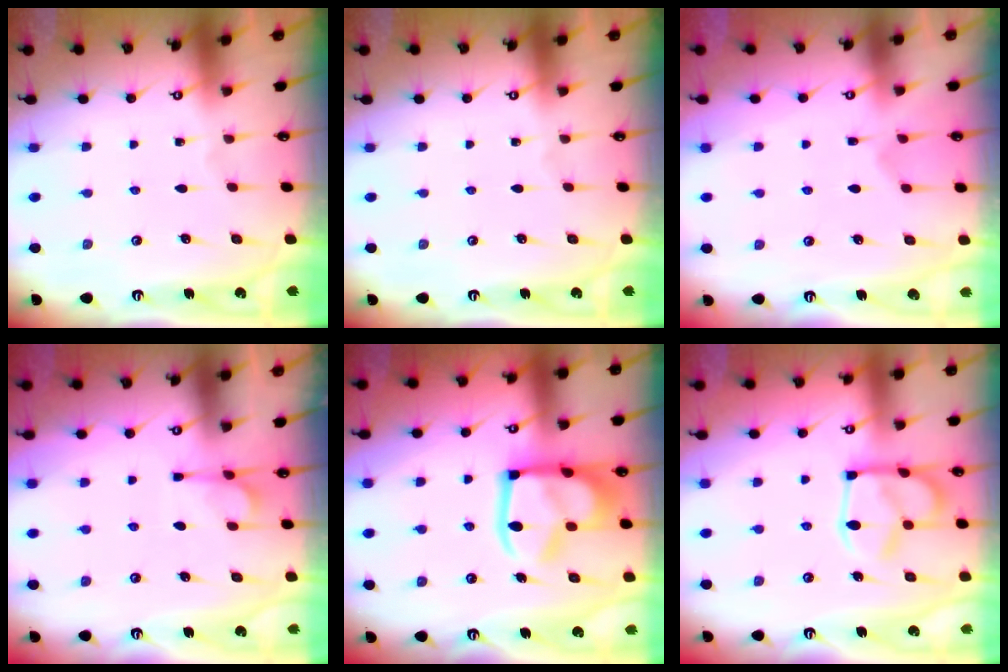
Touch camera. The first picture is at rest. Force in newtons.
{"total": 0.0}
{"total": 2.9, "press": 2.7, "slide": 1.1}
{"total": 1.6, "press": 0.9, "slide": 1.3}
{"total": 19.1, "press": 18.9, "slide": 2.2}
{"total": 14.2, "press": 14.1, "slide": 1.2}